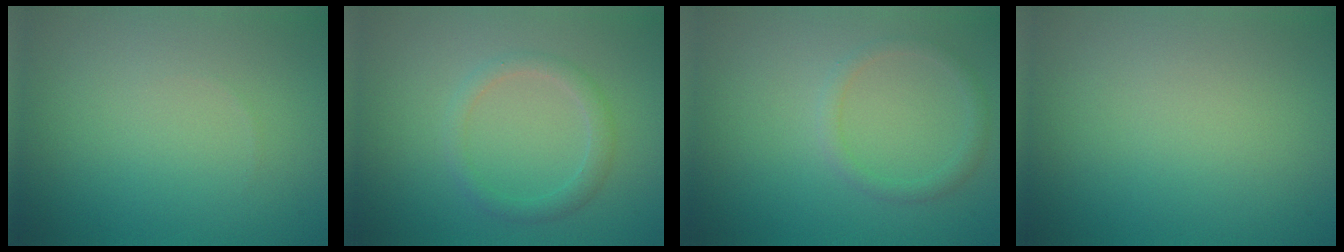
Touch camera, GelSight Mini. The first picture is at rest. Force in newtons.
{"total": 1.9, "press": 1.9, "slide": 0.1}
{"total": 1.4, "press": 1.4, "slide": 0.2}
{"total": 0.0}